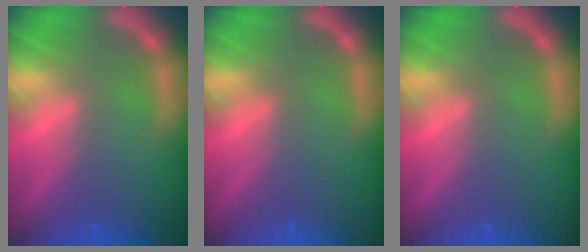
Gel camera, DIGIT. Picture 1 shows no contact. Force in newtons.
{"total": 0.0}
{"total": 0.0}